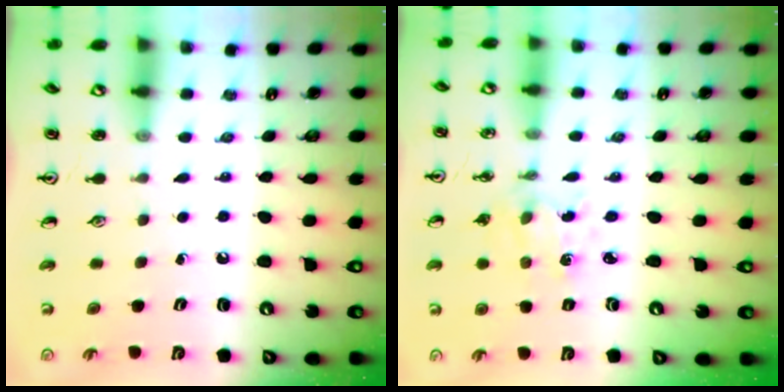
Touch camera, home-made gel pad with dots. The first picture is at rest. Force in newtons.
{"total": 1.6, "press": 1.6, "slide": 0.1}